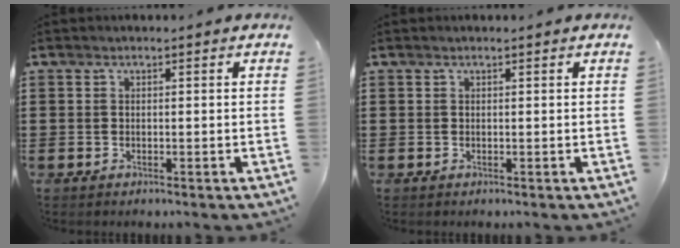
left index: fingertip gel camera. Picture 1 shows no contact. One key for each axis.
{"total": 0.0}